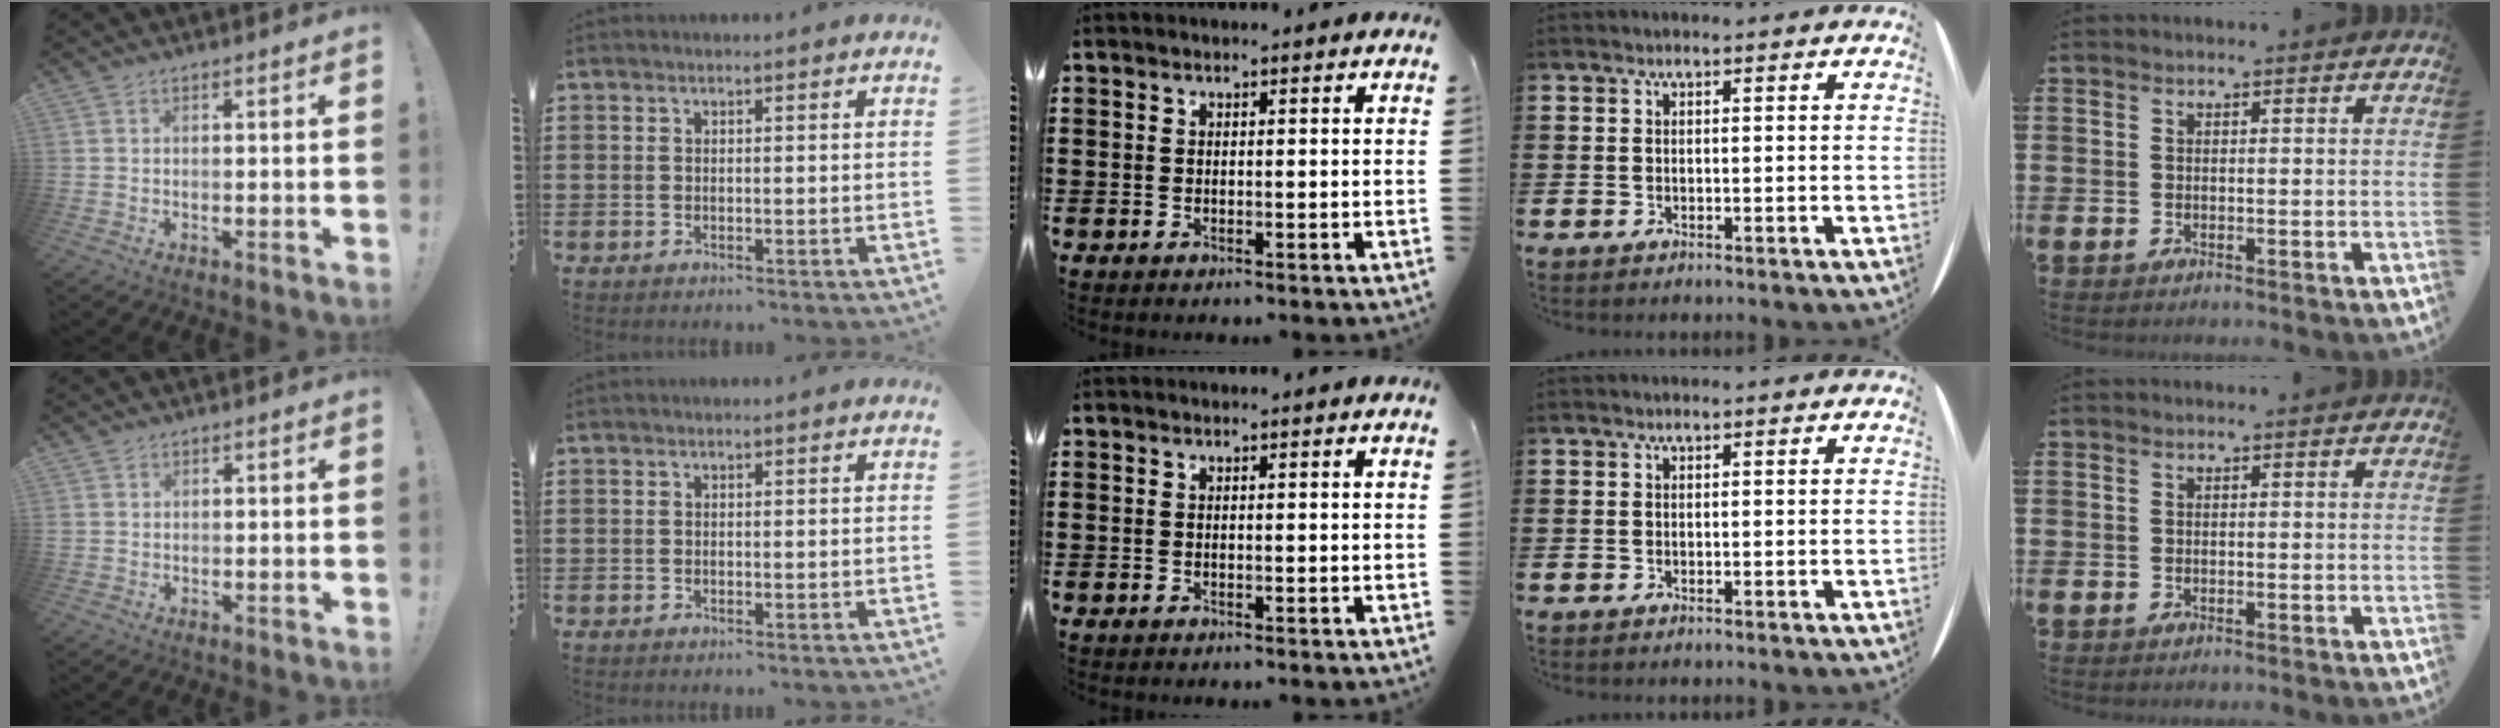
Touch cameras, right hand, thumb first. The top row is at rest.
{"thumb": {"total": 1.1, "force": [0.6, 1.0, 0.1], "torque": [0.005, -0.001, 0.009]}}